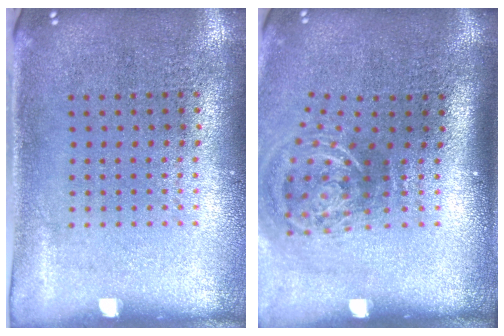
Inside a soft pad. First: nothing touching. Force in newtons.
{"total": 2.3, "press": 1.3, "slide": 1.8}